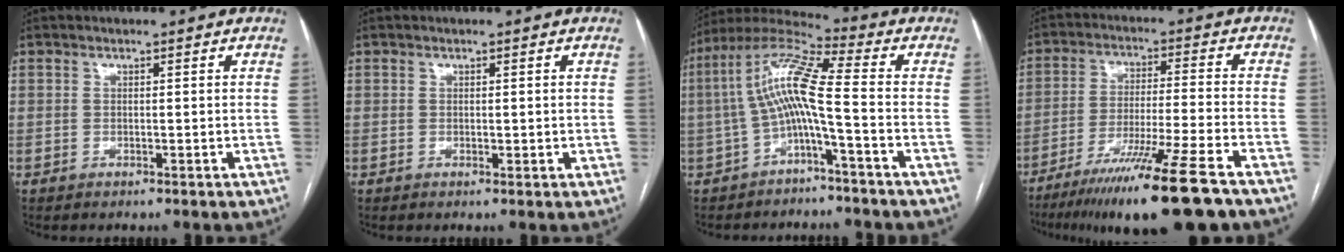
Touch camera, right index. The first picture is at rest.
{"total": 1.0, "force": [0.2, 0.7, 0.7], "torque": [-0.011, 0.000, 0.005]}
{"total": 9.8, "force": [-1.8, 0.4, 9.6], "torque": [-0.190, 0.033, -0.041]}
{"total": 17.6, "force": [-12.7, -0.9, 12.2], "torque": [-0.187, -0.047, -0.208]}